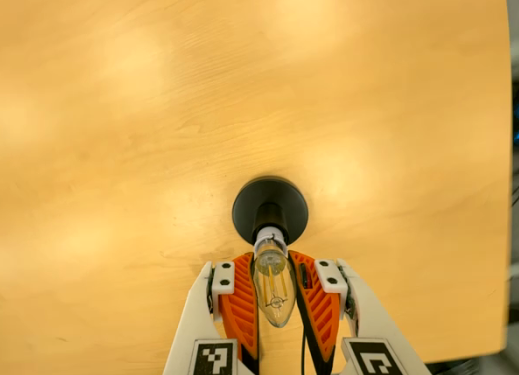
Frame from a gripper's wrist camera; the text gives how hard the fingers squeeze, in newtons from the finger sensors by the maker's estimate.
{"total": 20.7, "left": 18.9, "right": 22.6}